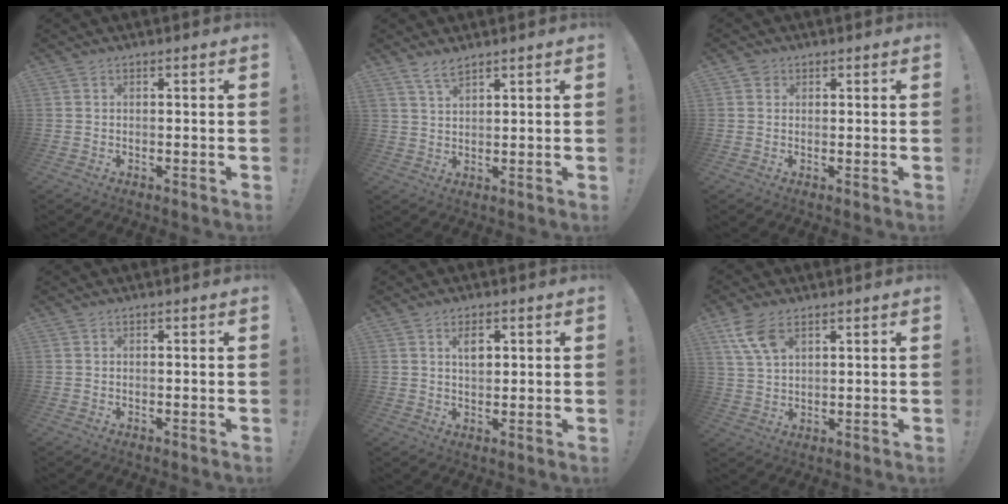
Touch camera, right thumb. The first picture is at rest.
{"total": 4.2, "force": [3.4, 1.0, 2.2], "torque": [-0.043, -0.016, 0.062]}
{"total": 1.7, "force": [1.0, 1.4, 0.1], "torque": [0.002, -0.002, 0.017]}
{"total": 0.0}
{"total": 4.3, "force": [1.6, 2.6, 3.1], "torque": [-0.038, -0.004, 0.021]}
{"total": 8.7, "force": [4.7, 4.6, 5.6], "torque": [-0.105, -0.014, 0.091]}